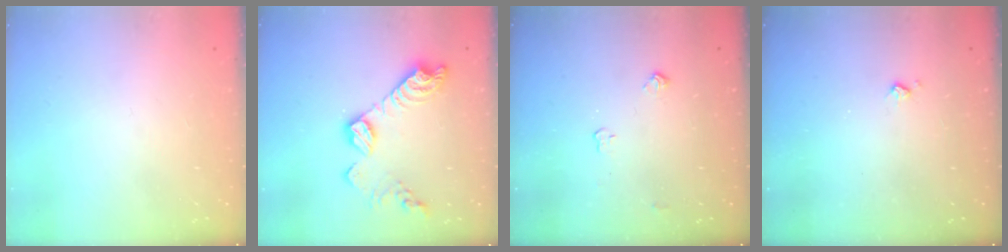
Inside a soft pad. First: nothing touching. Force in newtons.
{"total": 14.5, "press": 14.5, "slide": 0.8}
{"total": 4.0, "press": 4.0, "slide": 0.6}
{"total": 4.0, "press": 4.0, "slide": 0.5}